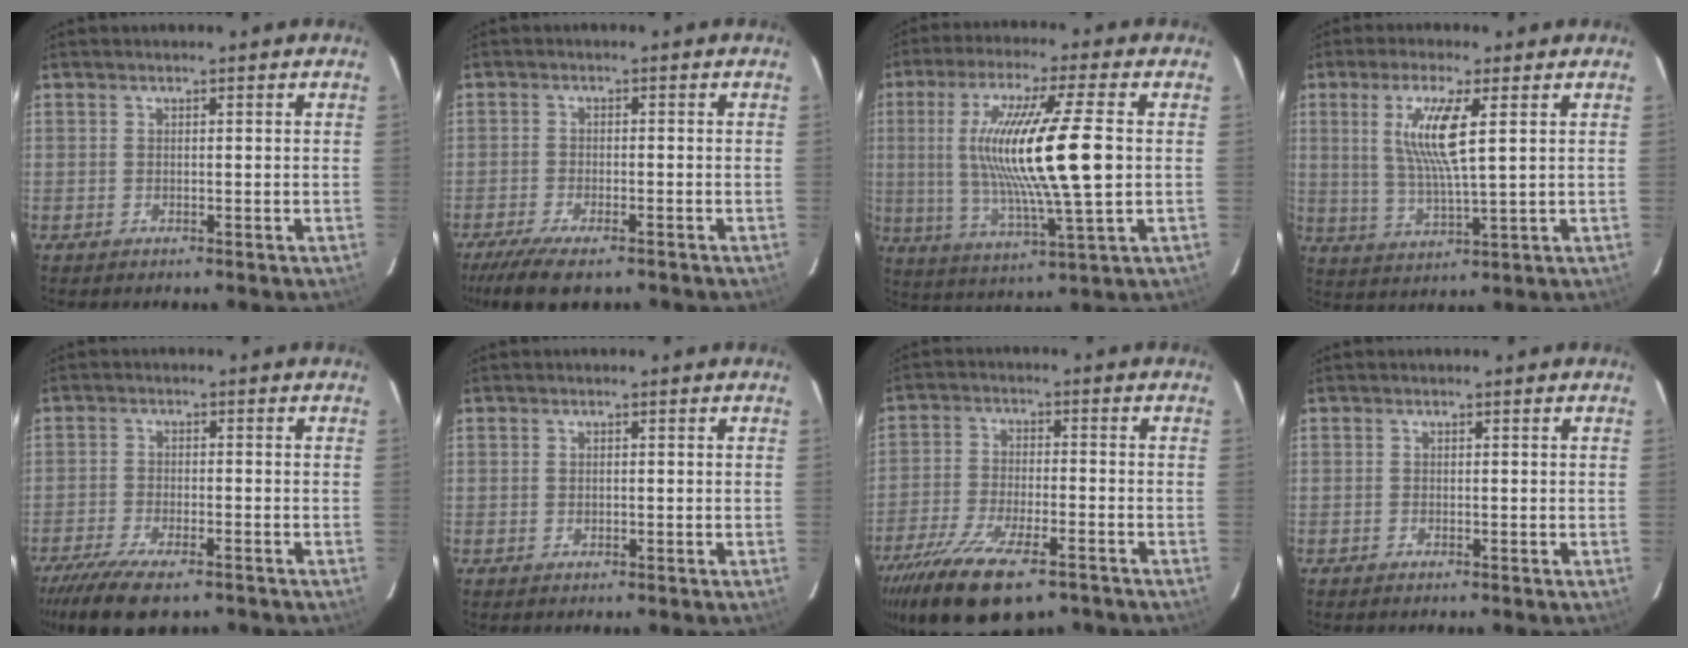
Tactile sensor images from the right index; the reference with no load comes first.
{"total": 9.4, "force": [-7.2, 2.7, 5.4], "torque": [-0.130, -0.028, -0.127]}
{"total": 17.6, "force": [1.4, 1.3, 17.5], "torque": [-0.323, -0.008, 0.034]}
{"total": 9.4, "force": [2.8, 1.0, 8.9], "torque": [-0.177, -0.006, 0.057]}
{"total": 11.4, "force": [-8.7, 3.4, 6.4], "torque": [-0.153, -0.034, -0.154]}
{"total": 0.6, "force": [0.0, 0.6, 0.1], "torque": [0.000, 0.000, 0.002]}
{"total": 17.1, "force": [-11.9, 6.0, 10.7], "torque": [-0.222, -0.043, -0.204]}
{"total": 0.0}